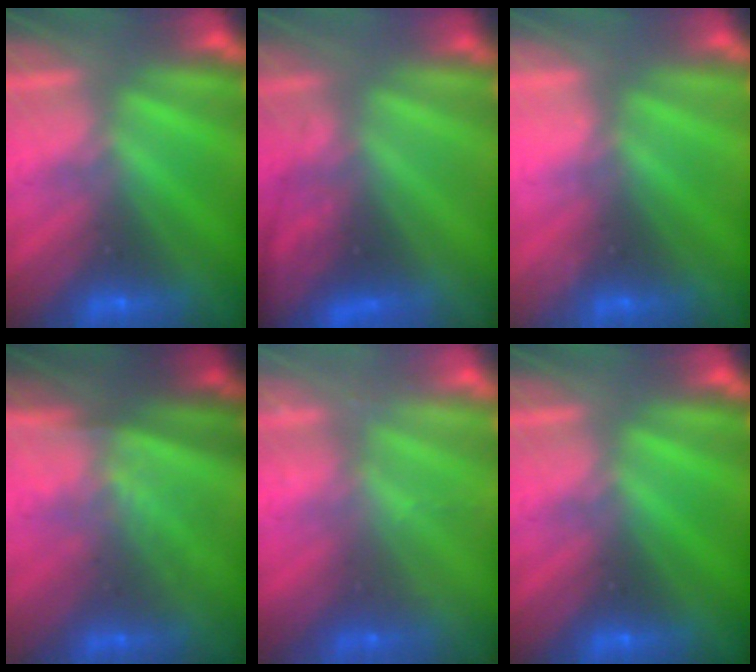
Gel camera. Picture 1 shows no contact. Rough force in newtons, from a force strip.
{"total": 3.4}
{"total": 2.2}
{"total": 1.3}
{"total": 2.4}
{"total": 0.0}